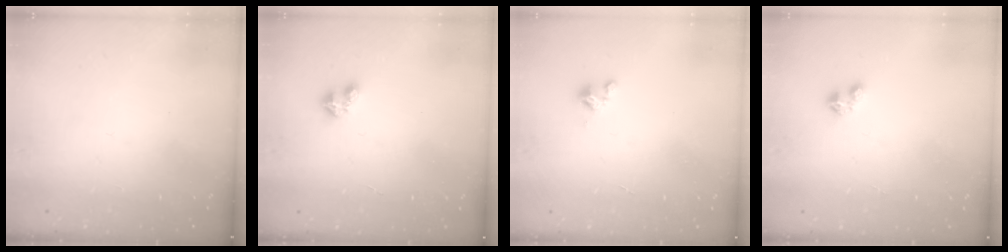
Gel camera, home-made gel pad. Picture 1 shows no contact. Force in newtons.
{"total": 3.4, "press": 3.4, "slide": 0.4}
{"total": 0.9, "press": 0.9, "slide": 0.2}
{"total": 2.7, "press": 2.7, "slide": 0.4}